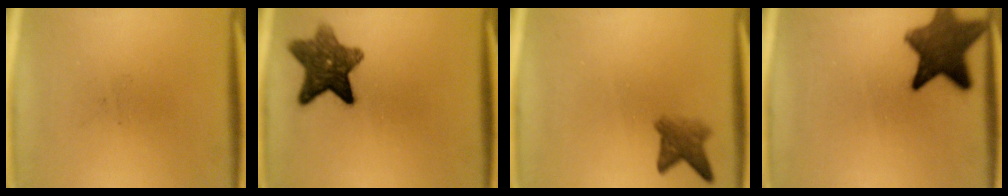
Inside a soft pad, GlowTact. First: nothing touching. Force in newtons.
{"total": 9.3}
{"total": 3.4}
{"total": 10.5}